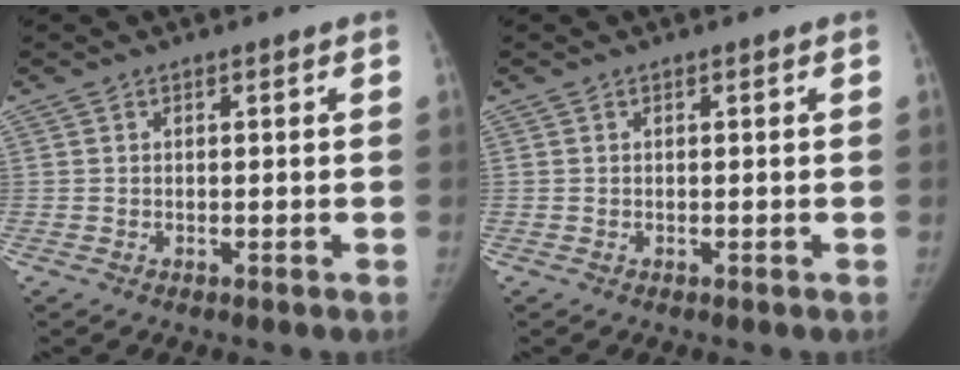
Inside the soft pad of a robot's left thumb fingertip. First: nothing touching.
{"total": 0.0}